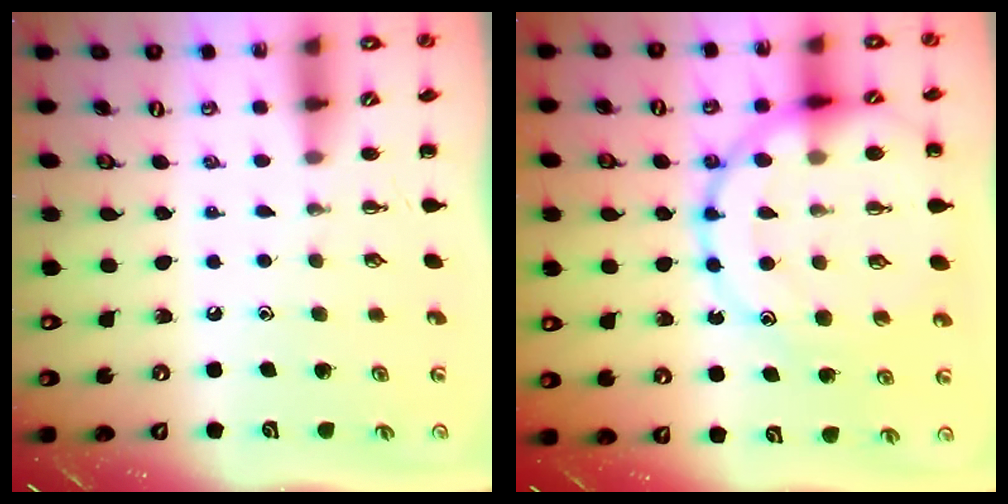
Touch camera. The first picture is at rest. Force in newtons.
{"total": 22.9, "press": 22.7, "slide": 3.3}